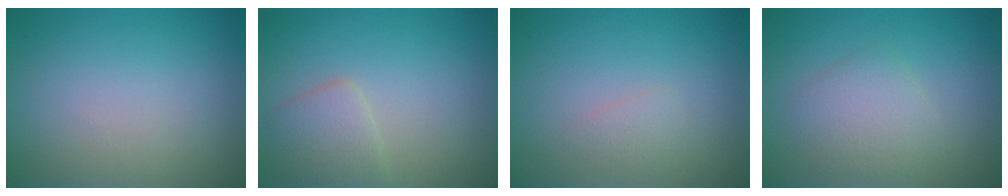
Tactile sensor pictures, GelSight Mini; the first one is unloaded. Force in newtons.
{"total": 2.6, "press": 2.6, "slide": 0.1}
{"total": 0.9, "press": 0.9, "slide": 0.1}
{"total": 2.8, "press": 2.8, "slide": 0.1}